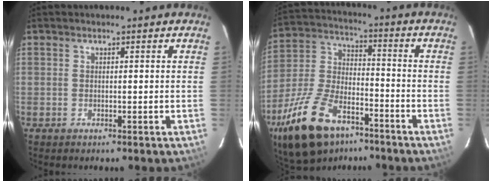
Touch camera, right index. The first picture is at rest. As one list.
[{"total": 21.4, "force": [-13.2, 10.9, 12.9], "torque": [-0.276, -0.005, -0.230]}]